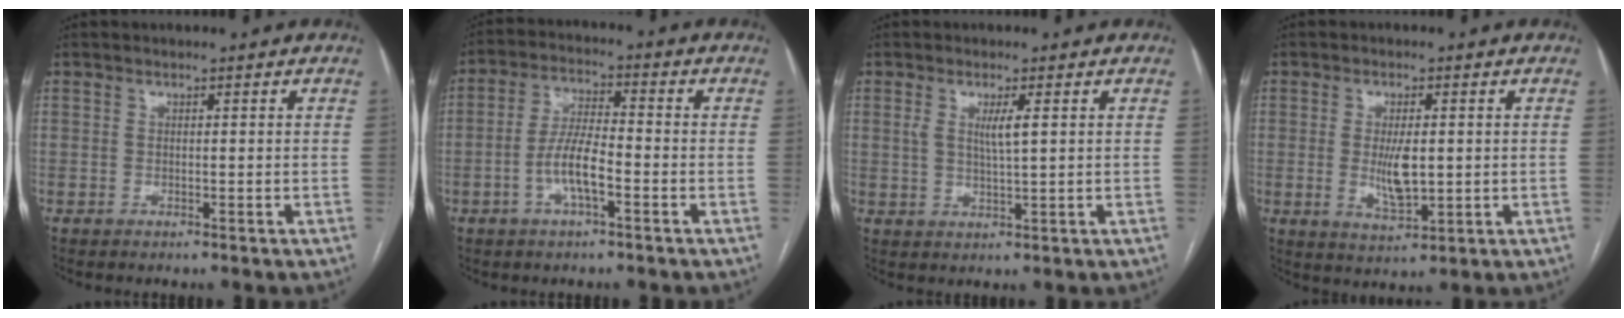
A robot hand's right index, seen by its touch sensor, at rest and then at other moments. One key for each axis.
{"total": 6.8, "fx": -2.4, "fy": 1.6, "fz": 6.2, "tx": -0.128, "ty": 0.007, "tz": -0.048}
{"total": 3.4, "fx": 1.0, "fy": 0.3, "fz": 3.2, "tx": -0.064, "ty": -0.001, "tz": 0.018}
{"total": 5.8, "fx": -0.1, "fy": 1.8, "fz": 5.5, "tx": -0.109, "ty": -0.012, "tz": 0.003}